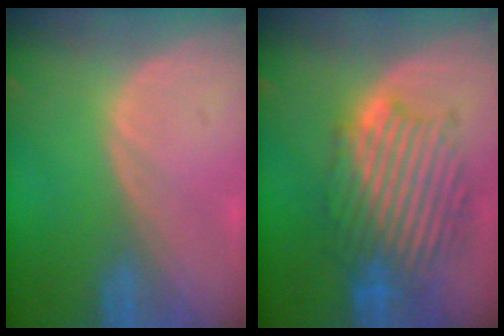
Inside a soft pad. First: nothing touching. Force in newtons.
{"total": 9.4, "press": 9.4, "slide": 0.2}